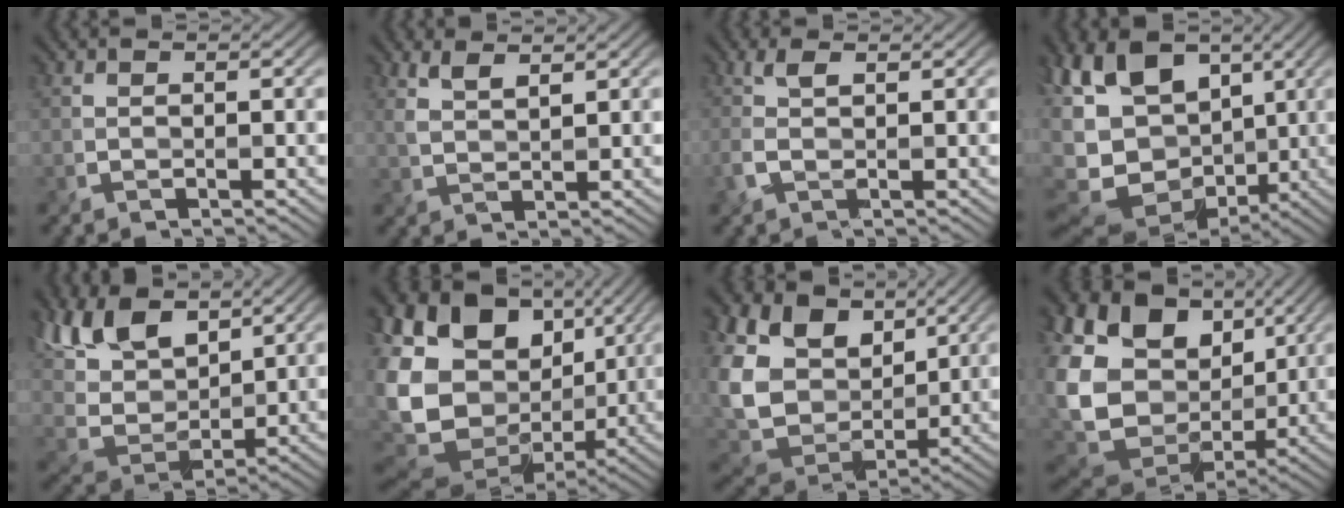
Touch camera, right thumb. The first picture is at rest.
{"total": 2.8, "force": [2.0, 0.5, 1.9], "torque": [-0.048, 0.001, 0.045]}
{"total": 2.0, "force": [0.4, 0.6, 1.9], "torque": [-0.049, 0.005, 0.007]}
{"total": 16.4, "force": [0.0, 10.9, 12.2], "torque": [-0.271, -0.006, 0.030]}
{"total": 11.7, "force": [6.1, 6.2, 7.8], "torque": [-0.198, 0.017, 0.113]}
{"total": 20.6, "force": [1.7, 15.7, 13.3], "torque": [-0.315, -0.018, 0.074]}
{"total": 16.0, "force": [4.4, 12.2, 9.3], "torque": [-0.258, 0.008, 0.109]}
{"total": 20.0, "force": [3.3, 15.7, 11.9], "torque": [-0.309, -0.009, 0.097]}